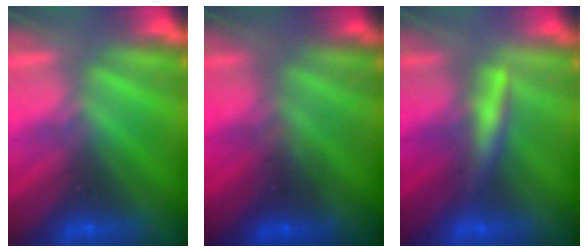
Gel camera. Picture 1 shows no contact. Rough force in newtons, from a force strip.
{"total": 1.3}
{"total": 2.6}